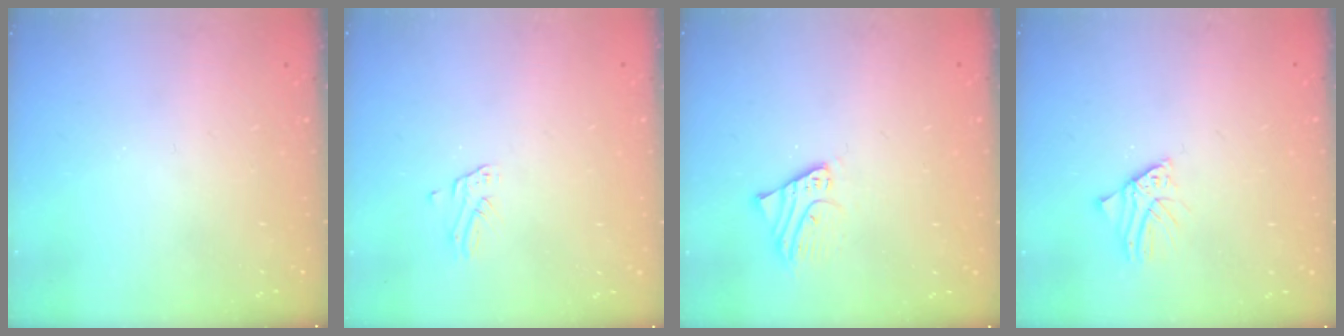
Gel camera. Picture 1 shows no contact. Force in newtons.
{"total": 1.2, "press": 1.2, "slide": 0.0}
{"total": 1.8, "press": 1.8, "slide": 0.1}
{"total": 2.0, "press": 2.0, "slide": 0.2}